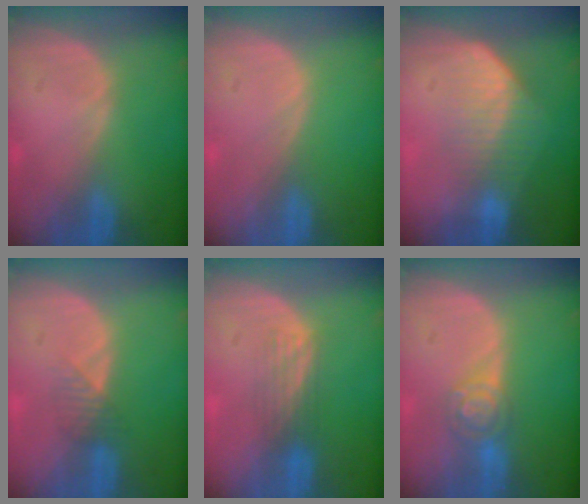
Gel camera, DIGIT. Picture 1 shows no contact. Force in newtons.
{"total": 0.0}
{"total": 7.5, "press": 6.2, "slide": 4.1}
{"total": 2.3, "press": 2.1, "slide": 1.0}
{"total": 2.9, "press": 2.9, "slide": 0.2}
{"total": 4.9, "press": 4.3, "slide": 2.5}